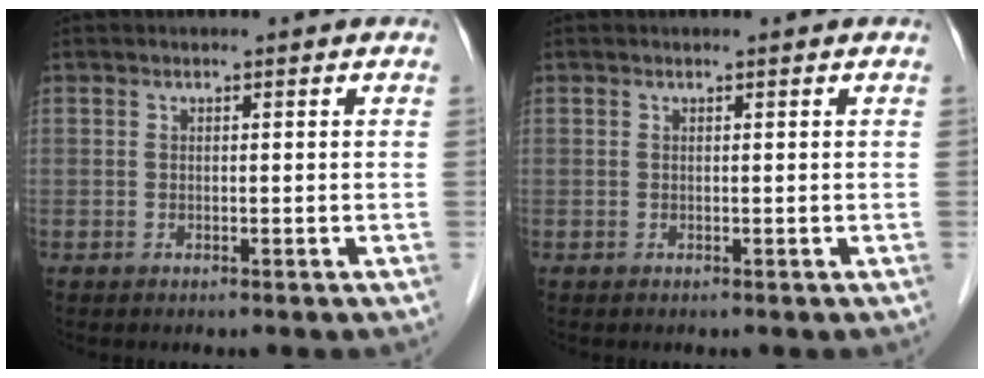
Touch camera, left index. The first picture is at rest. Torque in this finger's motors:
{"motor_torque": [0.09, 0.00, -0.03, -0.01]}